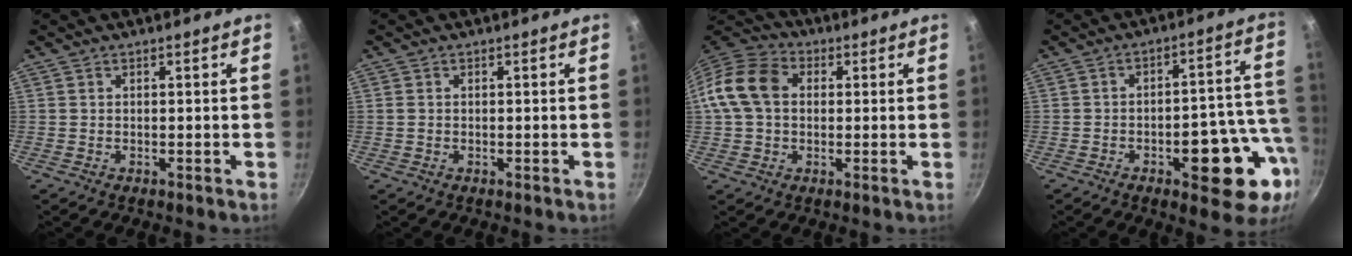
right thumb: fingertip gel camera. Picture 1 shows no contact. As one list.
[{"total": 0.7, "force": [0.0, 0.6, 0.4], "torque": [-0.007, 0.003, 0.000]}, {"total": 12.0, "force": [1.3, 9.0, 7.8], "torque": [-0.129, 0.026, 0.007]}, {"total": 16.5, "force": [-5.4, 6.9, 13.9], "torque": [-0.131, 0.038, -0.070]}]